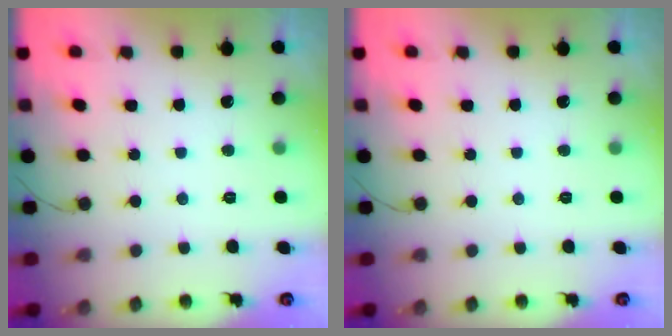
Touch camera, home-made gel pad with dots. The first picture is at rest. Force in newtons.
{"total": 0.0}